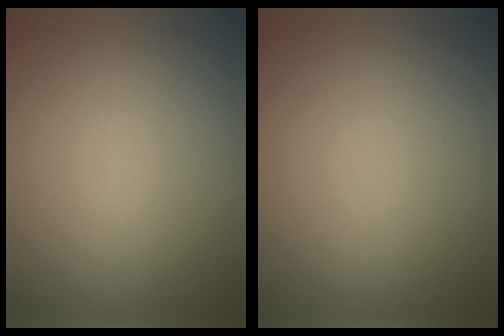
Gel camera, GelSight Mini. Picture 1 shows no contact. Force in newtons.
{"total": 0.0}